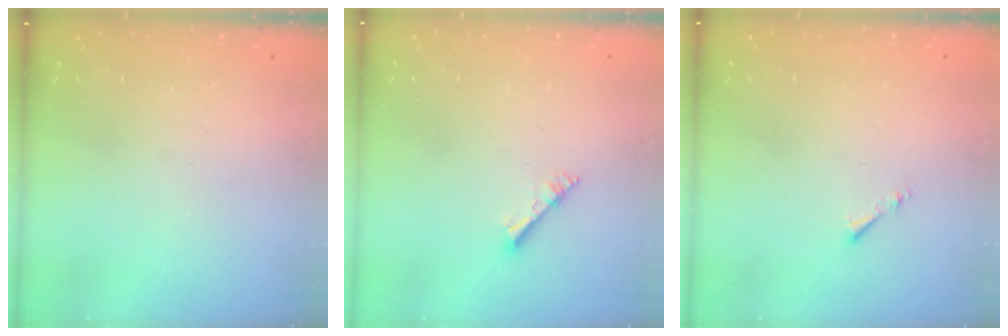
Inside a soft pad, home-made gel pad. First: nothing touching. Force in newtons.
{"total": 3.4, "press": 3.4, "slide": 0.3}
{"total": 0.8, "press": 0.7, "slide": 0.3}